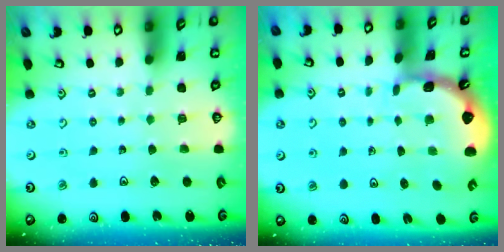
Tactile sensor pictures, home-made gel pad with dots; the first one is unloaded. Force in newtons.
{"total": 1.3, "press": 1.3, "slide": 0.1}